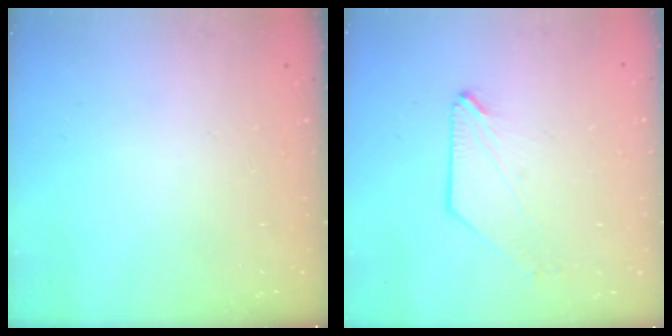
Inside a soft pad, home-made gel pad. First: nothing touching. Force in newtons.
{"total": 0.5, "press": 0.5, "slide": 0.0}